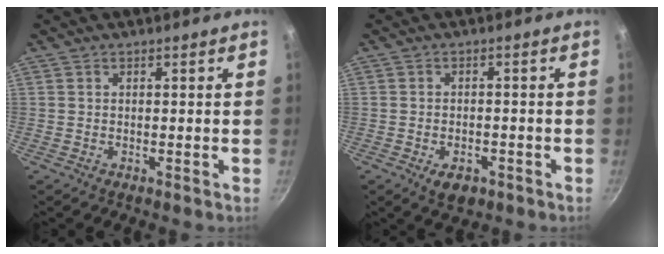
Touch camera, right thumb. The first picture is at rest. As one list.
[{"total": 4.7, "force": [-2.3, 2.8, 2.9], "torque": [-0.036, 0.011, -0.027]}]